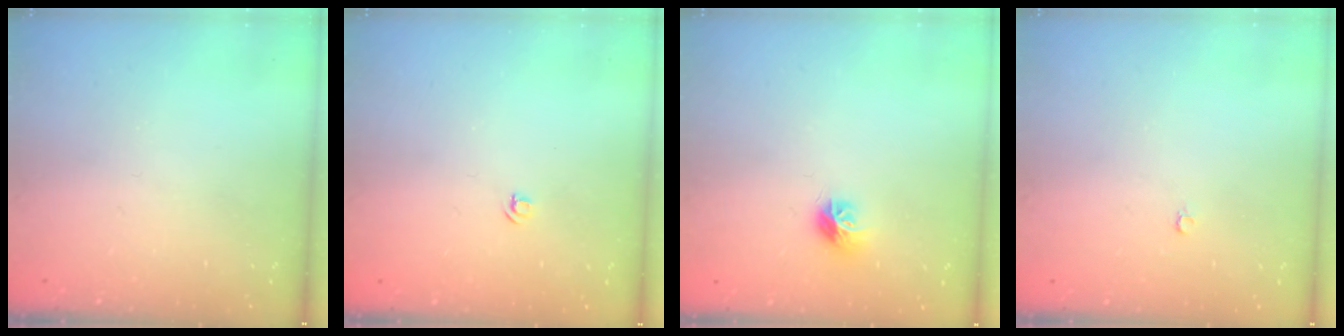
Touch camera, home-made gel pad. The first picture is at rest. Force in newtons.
{"total": 3.5, "press": 3.4, "slide": 0.5}
{"total": 7.7, "press": 7.7, "slide": 0.2}
{"total": 2.0, "press": 2.0, "slide": 0.4}